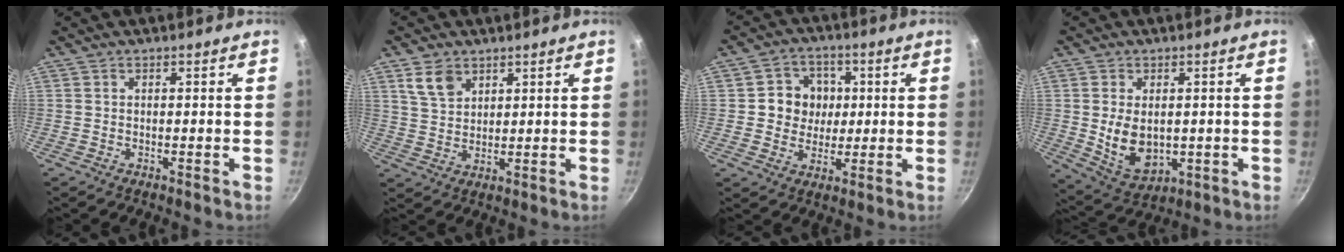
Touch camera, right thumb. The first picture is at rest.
{"total": 5.7, "force": [3.3, 3.8, 2.9], "torque": [-0.039, -0.010, 0.068]}
{"total": 8.4, "force": [1.1, 7.7, 3.1], "torque": [-0.009, 0.002, 0.010]}
{"total": 9.3, "force": [0.1, 6.2, 7.0], "torque": [-0.109, -0.013, 0.025]}